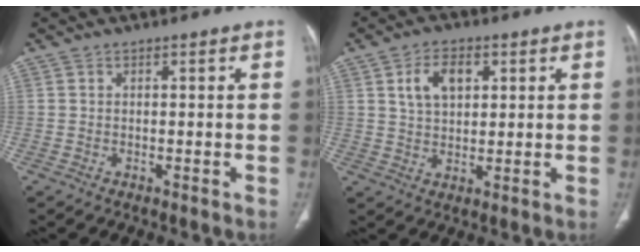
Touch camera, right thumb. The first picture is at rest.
{"total": 7.1, "force": [2.5, 4.4, 5.0], "torque": [-0.075, -0.003, 0.047]}